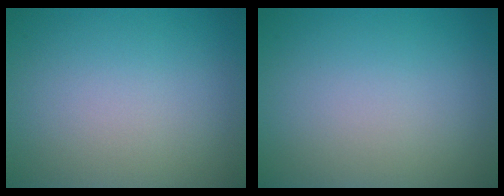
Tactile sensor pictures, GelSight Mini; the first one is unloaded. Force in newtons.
{"total": 0.0}